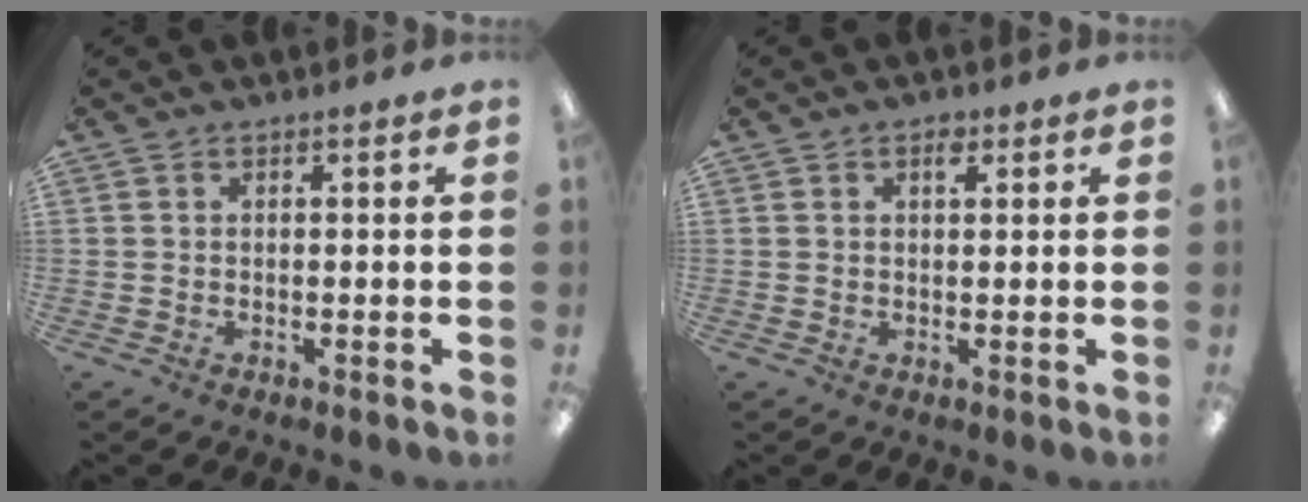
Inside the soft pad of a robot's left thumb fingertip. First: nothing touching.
{"total": 2.3, "force": [1.3, 1.3, 1.5], "torque": [-0.007, -0.008, 0.017]}